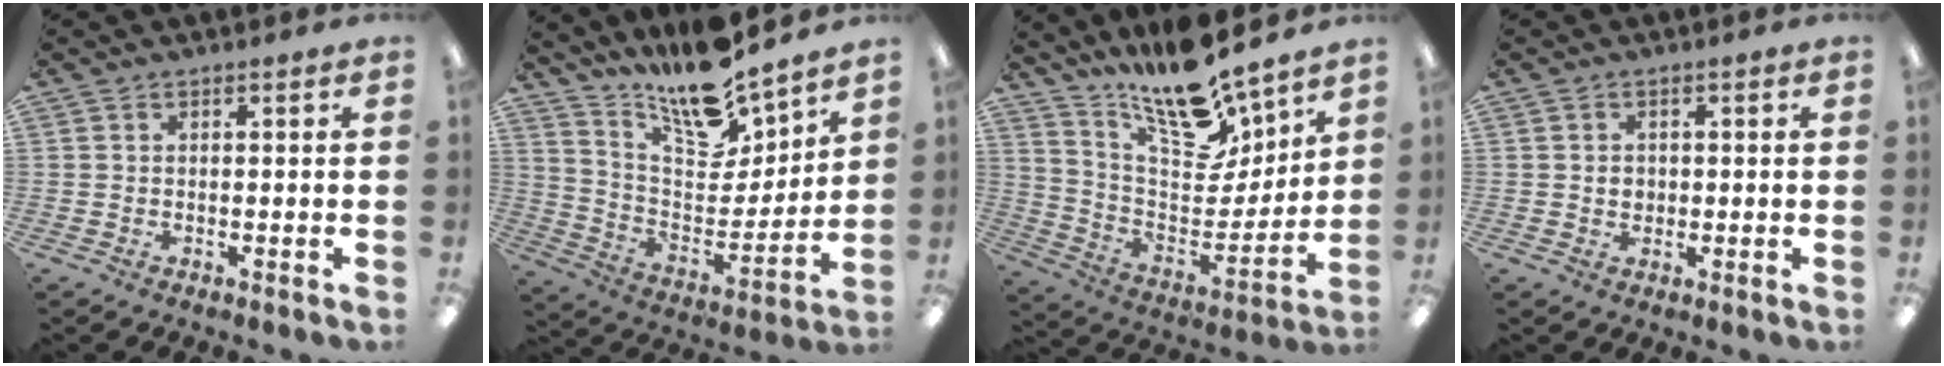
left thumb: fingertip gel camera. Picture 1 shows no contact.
{"total": 17.0, "force": [15.5, 3.3, 6.0], "torque": [-0.124, -0.123, 0.271]}
{"total": 18.0, "force": [16.0, 3.7, 7.4], "torque": [-0.140, -0.127, 0.278]}
{"total": 2.0, "force": [0.2, 1.8, 0.8], "torque": [-0.009, 0.001, -0.001]}